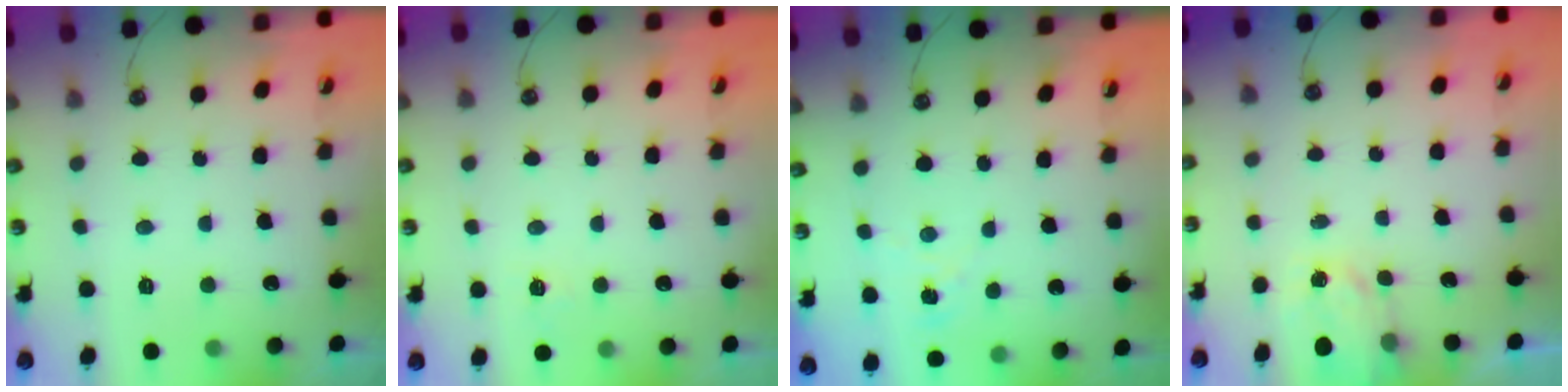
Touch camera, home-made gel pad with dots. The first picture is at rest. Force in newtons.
{"total": 3.4, "press": 3.4, "slide": 0.4}
{"total": 1.0, "press": 1.0, "slide": 0.2}
{"total": 2.9, "press": 2.8, "slide": 0.4}